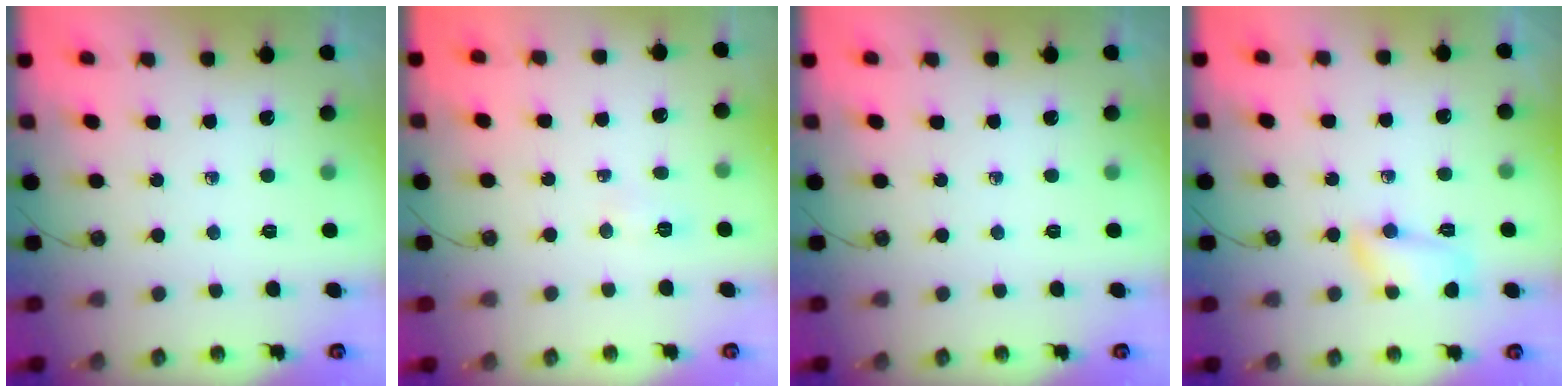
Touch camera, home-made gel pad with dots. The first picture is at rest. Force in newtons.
{"total": 4.3, "press": 4.2, "slide": 0.9}
{"total": 0.0}
{"total": 9.6, "press": 7.5, "slide": 6.1}